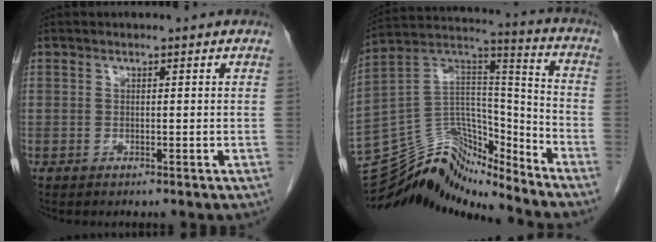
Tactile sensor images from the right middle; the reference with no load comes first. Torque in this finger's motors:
{"motor_torque": [-0.22, -0.27, -0.18, -0.07]}